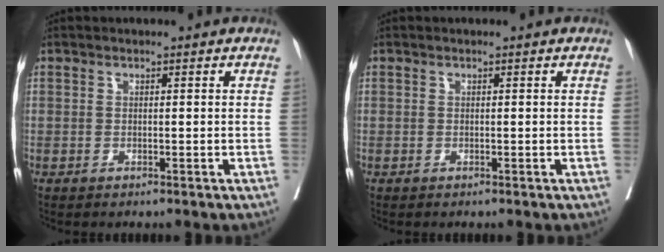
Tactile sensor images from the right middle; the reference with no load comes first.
{"total": 0.0}